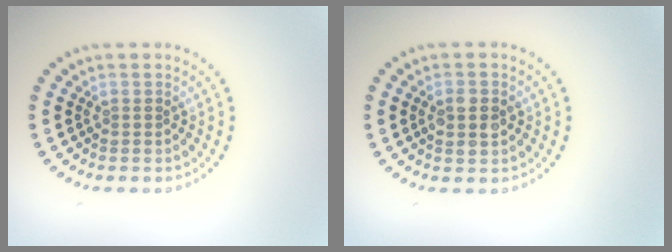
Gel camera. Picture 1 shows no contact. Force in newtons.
{"total": 2.0, "press": 2.0, "slide": 0.2}